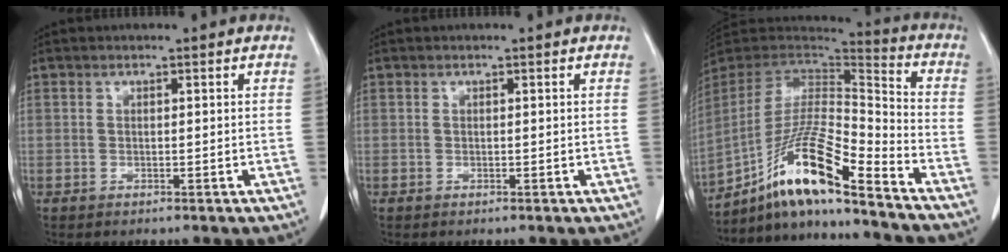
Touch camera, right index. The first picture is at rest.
{"total": 0.0}
{"total": 16.5, "force": [-11.9, 0.6, 11.4], "torque": [-0.218, 0.005, -0.218]}